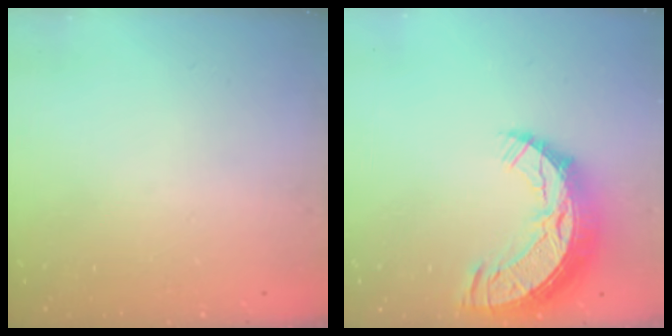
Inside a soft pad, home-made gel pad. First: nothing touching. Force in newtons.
{"total": 14.4, "press": 14.3, "slide": 1.2}